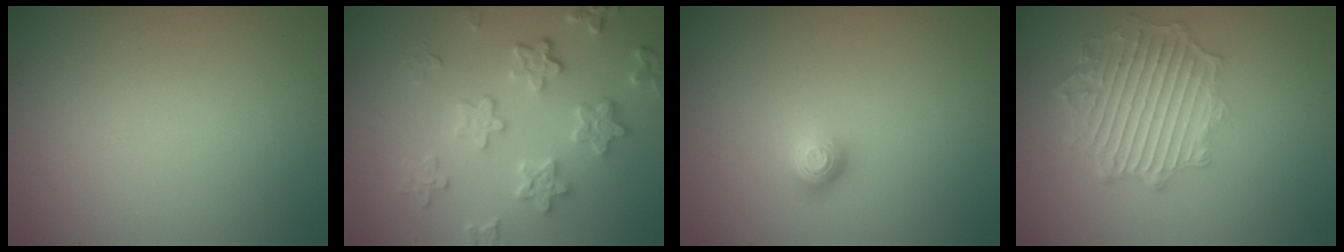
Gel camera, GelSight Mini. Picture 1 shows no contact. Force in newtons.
{"total": 5.0, "press": 4.2, "slide": 2.7}
{"total": 1.6, "press": 1.2, "slide": 1.1}
{"total": 6.3, "press": 4.7, "slide": 4.2}